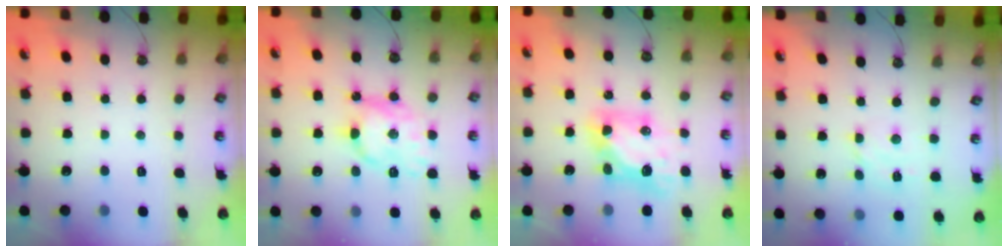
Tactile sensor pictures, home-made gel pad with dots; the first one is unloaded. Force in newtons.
{"total": 12.1, "press": 12.1, "slide": 0.8}
{"total": 10.5, "press": 10.4, "slide": 1.0}
{"total": 3.1, "press": 3.0, "slide": 0.7}